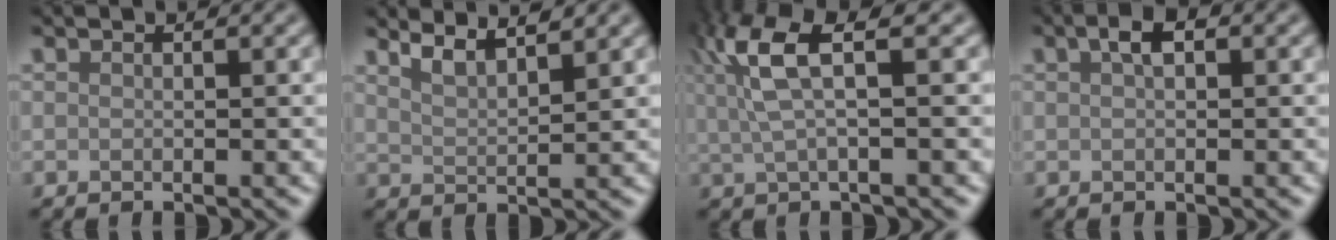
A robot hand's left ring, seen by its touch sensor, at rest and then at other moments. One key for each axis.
{"total": 3.8, "fx": 3.2, "fy": 0.7, "fz": 1.9, "tx": -0.023, "ty": 0.009, "tz": 0.044}
{"total": 6.2, "fx": 2.6, "fy": 1.4, "fz": 5.4, "tx": -0.118, "ty": 0.015, "tz": 0.051}
{"total": 1.9, "fx": 0.7, "fy": 0.9, "fz": 1.5, "tx": -0.023, "ty": 0.007, "tz": 0.008}